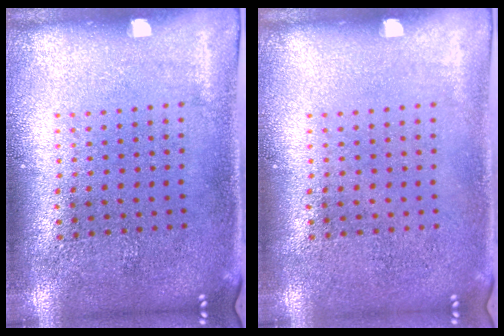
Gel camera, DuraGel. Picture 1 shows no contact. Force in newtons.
{"total": 0.0}